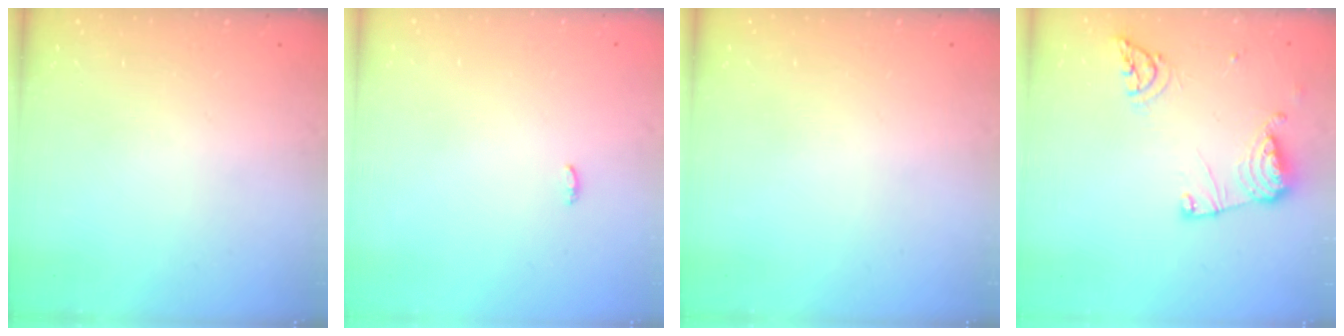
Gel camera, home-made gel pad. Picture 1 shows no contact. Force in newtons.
{"total": 3.4, "press": 3.3, "slide": 1.0}
{"total": 0.0}
{"total": 12.6, "press": 12.5, "slide": 1.5}